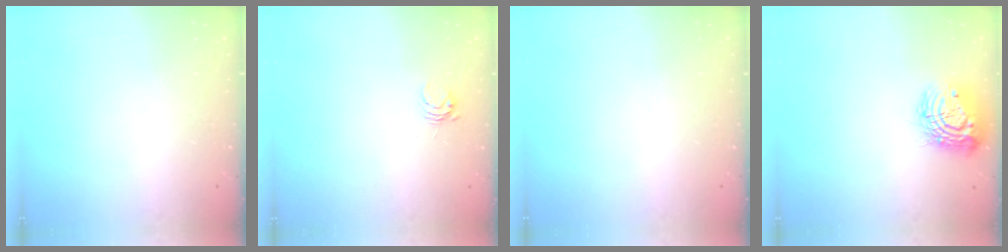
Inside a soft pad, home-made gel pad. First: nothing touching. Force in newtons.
{"total": 3.7, "press": 3.7, "slide": 0.5}
{"total": 0.0}
{"total": 13.6, "press": 13.5, "slide": 0.9}